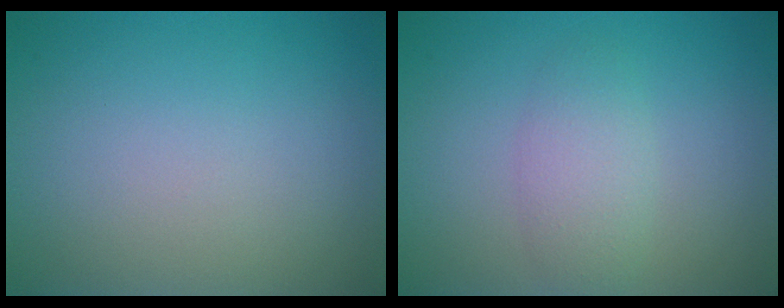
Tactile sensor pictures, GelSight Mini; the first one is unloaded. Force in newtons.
{"total": 2.4, "press": 2.4, "slide": 0.1}